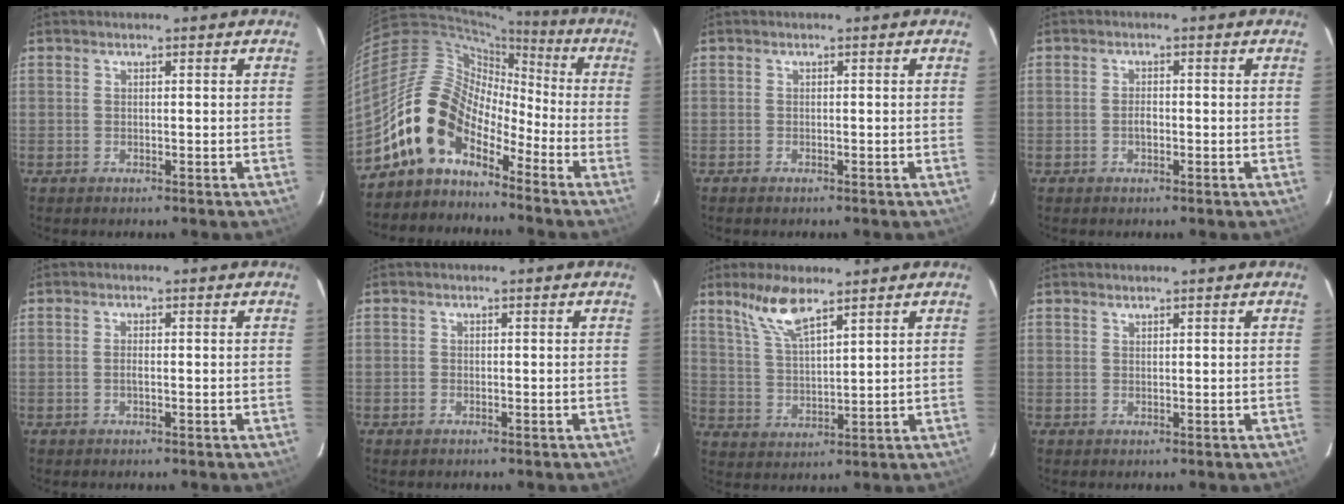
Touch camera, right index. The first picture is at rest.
{"total": 12.8, "force": [-8.6, 7.2, 6.2], "torque": [-0.105, 0.026, -0.173]}
{"total": 0.6, "force": [-0.5, 0.3, 0.2], "torque": [-0.005, -0.002, -0.012]}
{"total": 1.3, "force": [-0.6, 0.5, 1.0], "torque": [-0.022, 0.003, -0.011]}
{"total": 0.9, "force": [-0.3, 0.0, 0.8], "torque": [-0.018, 0.001, -0.006]}
{"total": 1.1, "force": [-0.7, 0.9, 0.1], "torque": [-0.003, 0.002, -0.012]}
{"total": 8.0, "force": [5.7, 2.0, 5.2], "torque": [-0.106, 0.005, 0.122]}
{"total": 0.5, "force": [0.5, 0.1, 0.1], "torque": [-0.001, 0.002, 0.011]}